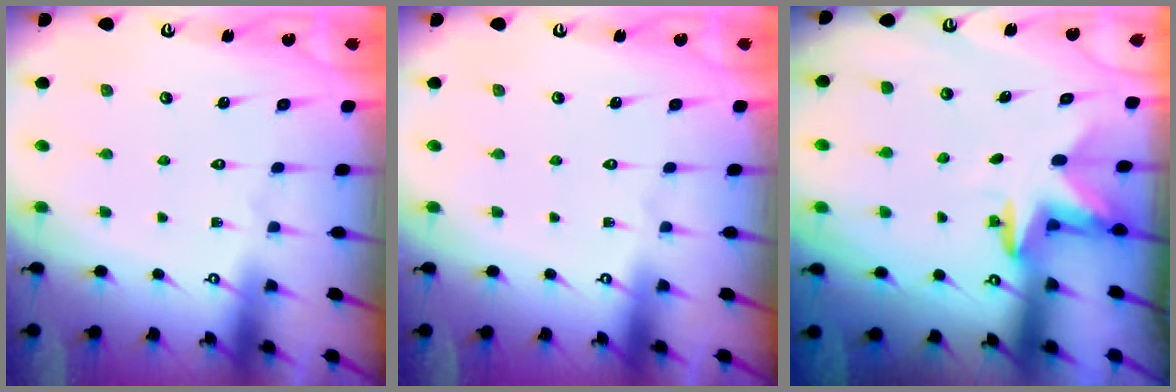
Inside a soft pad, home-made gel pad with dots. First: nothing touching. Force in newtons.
{"total": 0.0}
{"total": 3.0, "press": 2.9, "slide": 0.8}